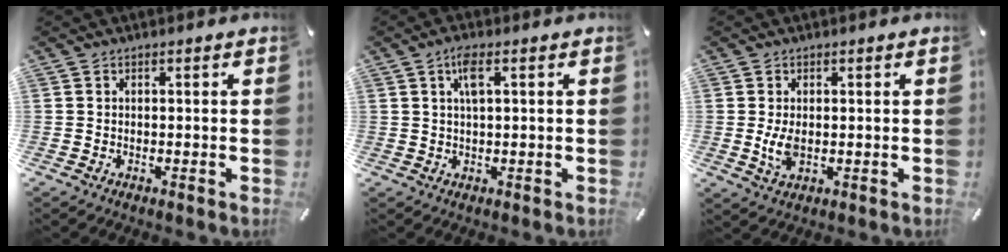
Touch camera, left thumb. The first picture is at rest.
{"total": 4.4, "force": [1.6, 1.2, 3.9], "torque": [-0.082, 0.007, 0.024]}
{"total": 4.3, "force": [0.0, 2.4, 3.5], "torque": [-0.080, -0.007, -0.007]}